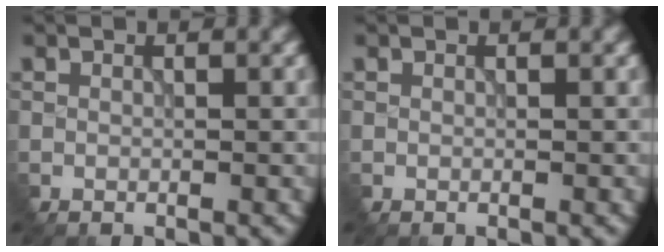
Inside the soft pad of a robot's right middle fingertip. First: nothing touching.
{"total": 0.0}